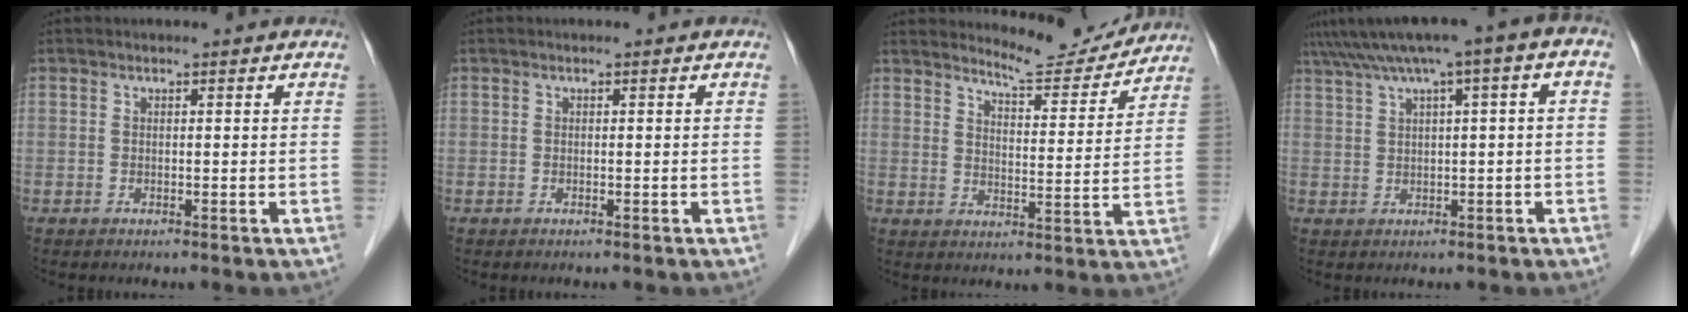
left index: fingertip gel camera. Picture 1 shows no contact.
{"total": 0.0}
{"total": 8.7, "force": [8.6, 0.8, 0.7], "torque": [-0.016, -0.013, 0.119]}
{"total": 8.4, "force": [3.2, 0.7, 7.7], "torque": [-0.133, 0.042, 0.050]}